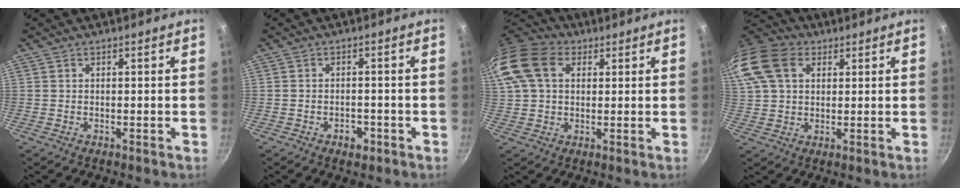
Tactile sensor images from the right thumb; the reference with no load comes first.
{"total": 2.8, "force": [-1.5, 1.8, 1.6], "torque": [-0.014, 0.015, -0.017]}
{"total": 17.6, "force": [5.4, 12.7, 11.0], "torque": [-0.247, 0.029, 0.087]}
{"total": 18.8, "force": [6.9, 13.4, 11.3], "torque": [-0.263, 0.032, 0.122]}